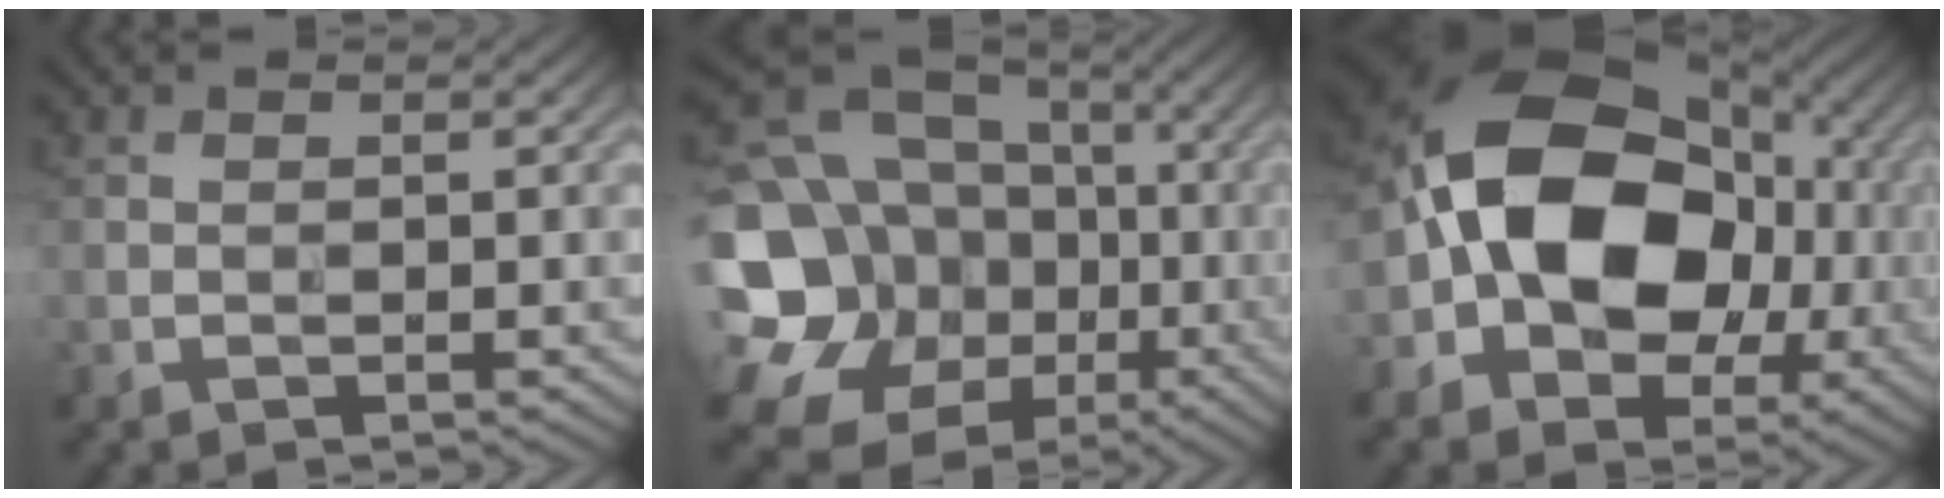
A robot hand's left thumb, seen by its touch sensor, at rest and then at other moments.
{"total": 23.3, "force": [-4.3, 20.1, 10.9], "torque": [-0.266, -0.024, -0.093]}
{"total": 15.2, "force": [-1.0, 11.2, 10.2], "torque": [-0.172, 0.007, -0.028]}